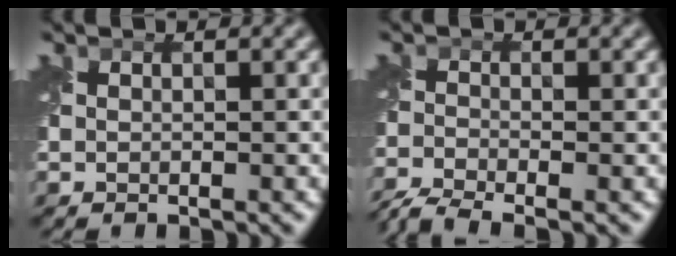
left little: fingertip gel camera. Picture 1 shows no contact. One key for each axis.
{"total": 3.8, "fx": -3.4, "fy": 0.7, "fz": 1.7, "tx": -0.037, "ty": -0.016, "tz": -0.080}